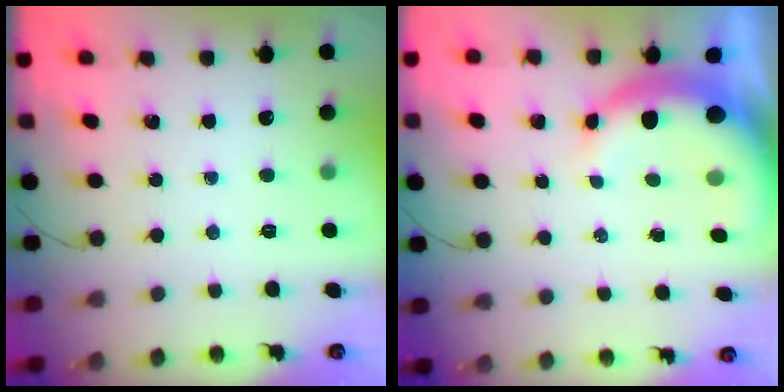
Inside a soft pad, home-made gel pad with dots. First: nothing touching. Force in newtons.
{"total": 8.4, "press": 8.2, "slide": 1.4}